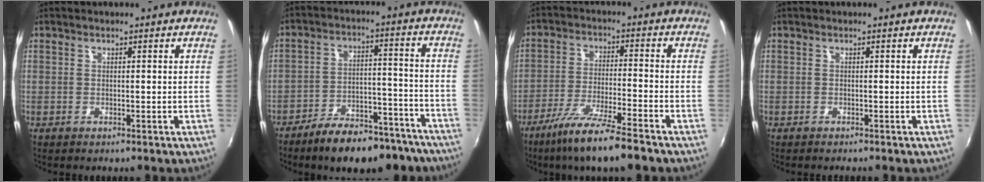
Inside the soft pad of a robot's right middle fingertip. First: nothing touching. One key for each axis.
{"total": 18.1, "fx": -15.1, "fy": 6.6, "fz": 7.5, "tx": -0.122, "ty": 0.028, "tz": -0.192}
{"total": 12.2, "fx": -9.4, "fy": 0.3, "fz": 7.8, "tx": -0.161, "ty": -0.027, "tz": -0.163}
{"total": 0.5, "fx": -0.5, "fy": 0.1, "fz": 0.2, "tx": -0.001, "ty": -0.003, "tz": -0.009}